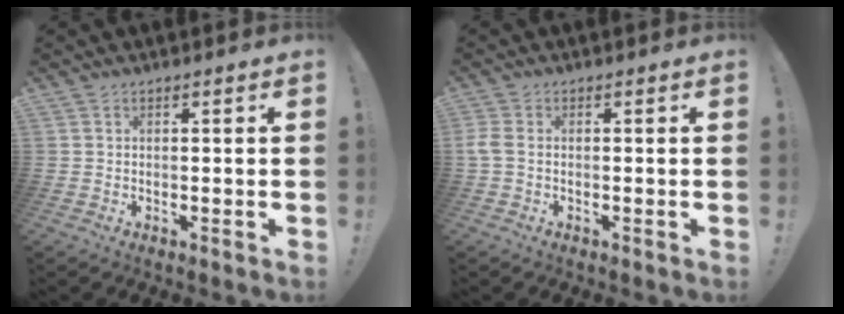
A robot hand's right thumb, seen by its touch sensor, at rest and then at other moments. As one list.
[{"total": 2.7, "force": [-0.1, 1.4, 2.3], "torque": [-0.052, 0.004, -0.001]}]